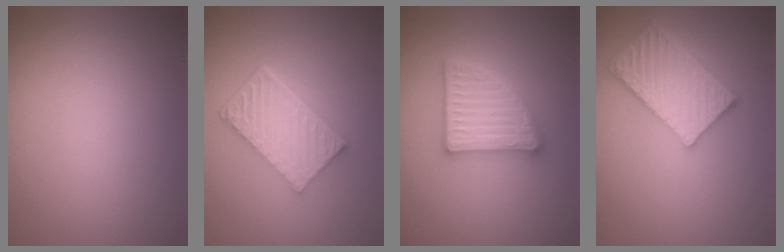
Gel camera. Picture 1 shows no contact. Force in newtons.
{"total": 6.1, "press": 4.4, "slide": 4.2}
{"total": 5.0, "press": 4.9, "slide": 0.8}
{"total": 5.2, "press": 4.6, "slide": 2.4}